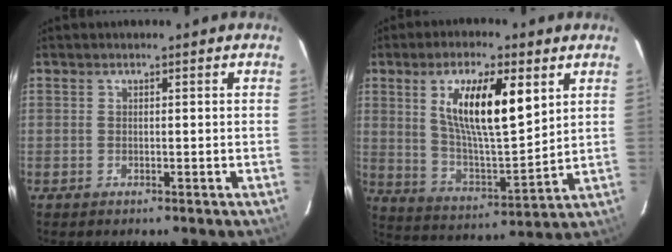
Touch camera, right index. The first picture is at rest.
{"total": 15.4, "force": [5.9, 4.7, 13.4], "torque": [-0.233, 0.002, 0.110]}